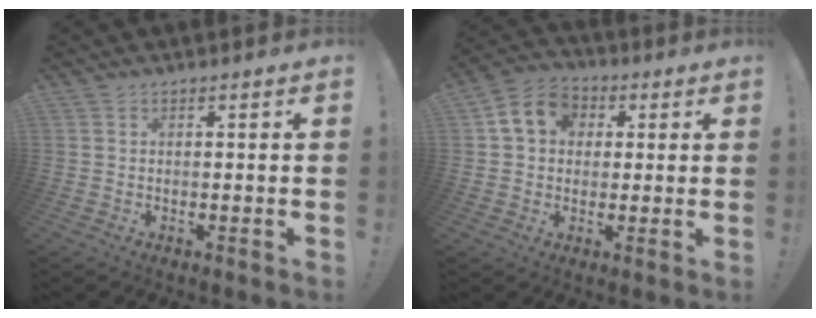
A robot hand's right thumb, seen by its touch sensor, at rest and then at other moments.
{"total": 10.2, "force": [2.9, 8.4, 5.0], "torque": [-0.070, 0.004, 0.060]}